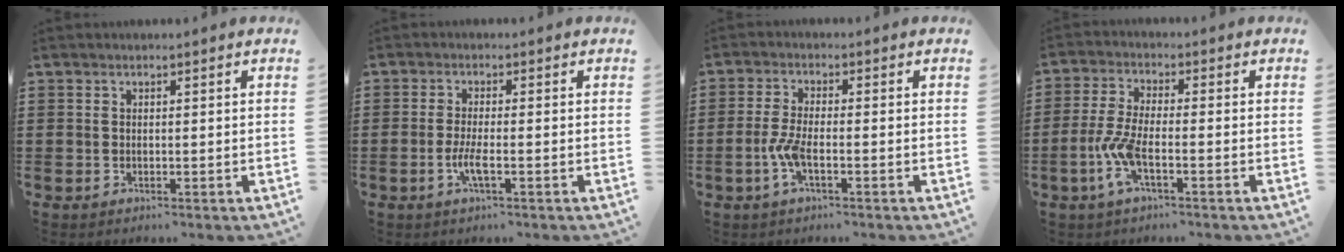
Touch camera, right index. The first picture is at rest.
{"total": 3.7, "force": [-1.4, 0.2, 3.4], "torque": [-0.073, -0.013, -0.028]}
{"total": 4.2, "force": [-1.6, 1.0, 3.7], "torque": [-0.092, -0.007, -0.037]}
{"total": 6.0, "force": [-2.5, 1.6, 5.2], "torque": [-0.129, -0.014, -0.053]}